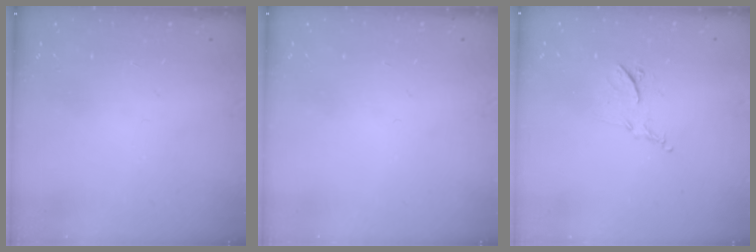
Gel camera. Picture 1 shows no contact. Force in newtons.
{"total": 0.0}
{"total": 7.7, "press": 7.7, "slide": 0.5}